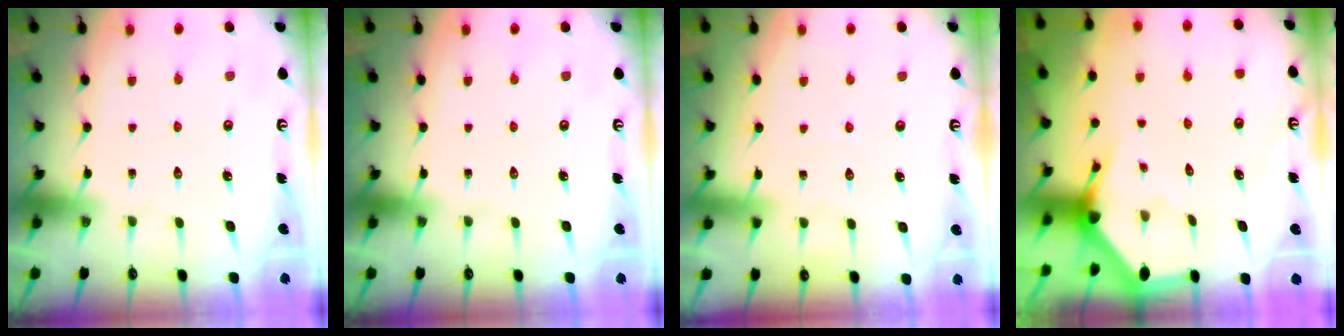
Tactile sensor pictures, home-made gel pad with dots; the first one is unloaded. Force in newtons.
{"total": 0.0}
{"total": 2.7, "press": 2.7, "slide": 0.3}
{"total": 3.0, "press": 3.0, "slide": 0.2}